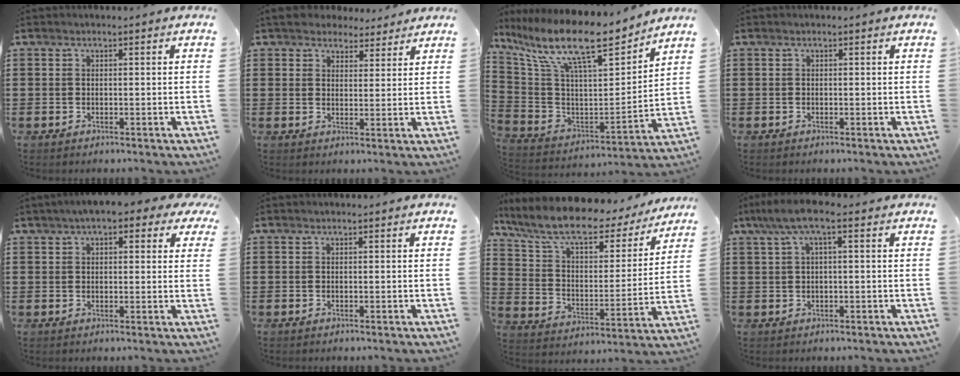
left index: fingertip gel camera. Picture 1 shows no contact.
{"total": 4.5, "force": [4.0, 2.0, 0.9], "torque": [-0.034, -0.001, 0.075]}
{"total": 14.1, "force": [10.8, 2.6, 8.7], "torque": [-0.208, -0.072, 0.180]}
{"total": 0.0}
{"total": 4.5, "force": [3.0, 1.4, 3.0], "torque": [-0.060, 0.001, 0.050]}
{"total": 0.0}
{"total": 9.8, "force": [8.2, 2.5, 4.7], "torque": [-0.118, -0.050, 0.138]}
{"total": 4.6, "force": [1.0, 0.9, 4.4], "torque": [-0.099, 0.001, 0.012]}